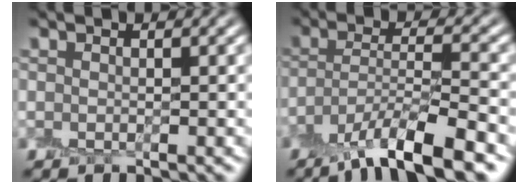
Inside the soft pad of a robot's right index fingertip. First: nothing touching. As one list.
[{"total": 8.3, "force": [-5.3, 1.7, 6.1], "torque": [-0.099, -0.001, -0.100]}]